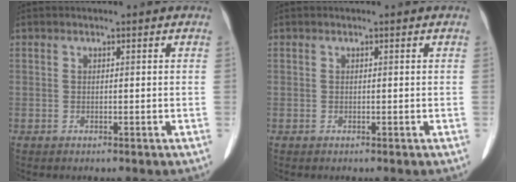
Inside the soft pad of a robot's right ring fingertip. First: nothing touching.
{"total": 0.0}